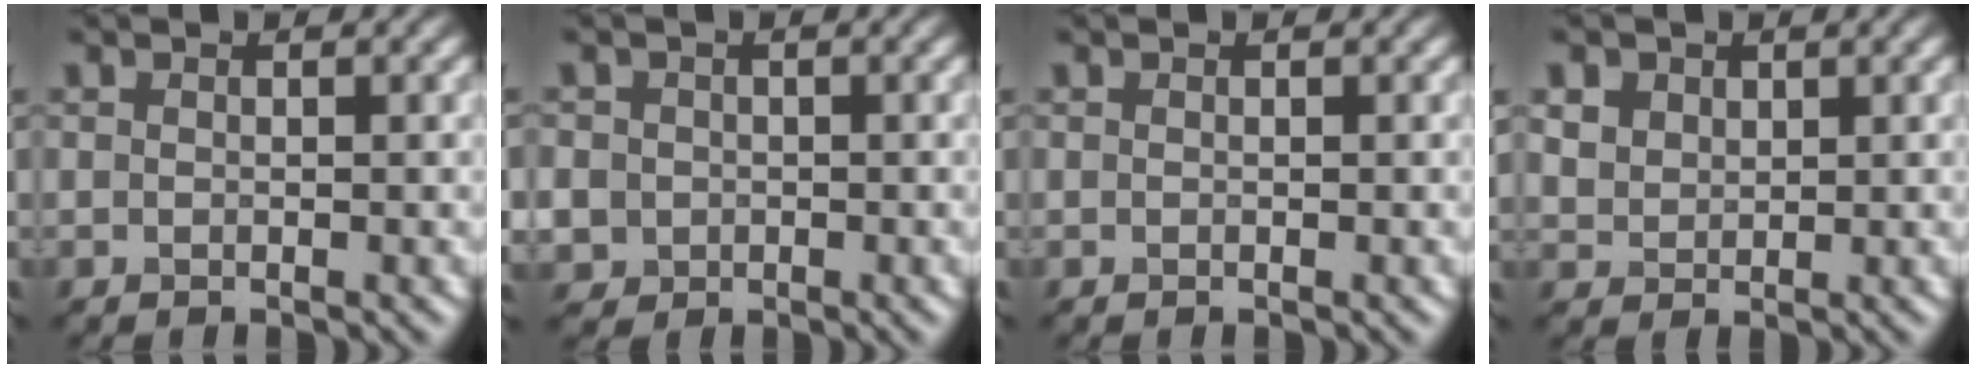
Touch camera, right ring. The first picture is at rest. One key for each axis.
{"total": 4.8, "fx": -0.8, "fy": 4.5, "fz": 1.5, "tx": -0.043, "ty": 0.005, "tz": -0.034}
{"total": 0.0}
{"total": 3.7, "fx": 2.1, "fy": 2.6, "fz": 1.6, "tx": -0.056, "ty": 0.007, "tz": 0.048}